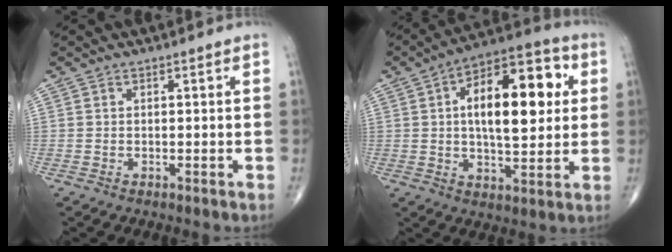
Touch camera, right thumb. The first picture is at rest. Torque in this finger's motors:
{"motor_torque": [-0.57, 1.68, 0.74, 0.45, 0.10]}